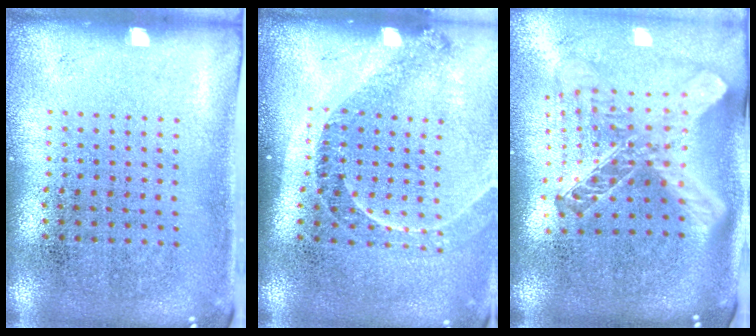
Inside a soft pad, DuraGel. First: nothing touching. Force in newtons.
{"total": 1.4, "press": 1.3, "slide": 0.5}
{"total": 2.7, "press": 2.0, "slide": 1.9}